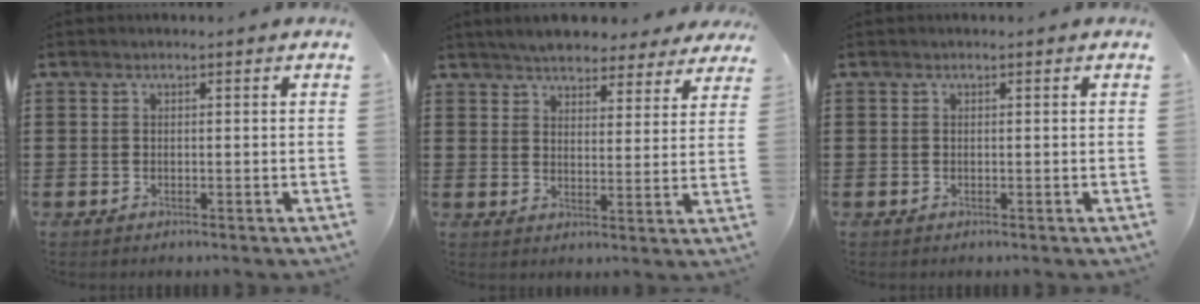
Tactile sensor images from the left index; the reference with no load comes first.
{"total": 5.1, "force": [4.9, 0.7, 0.8], "torque": [-0.037, -0.014, 0.090]}
{"total": 0.0}